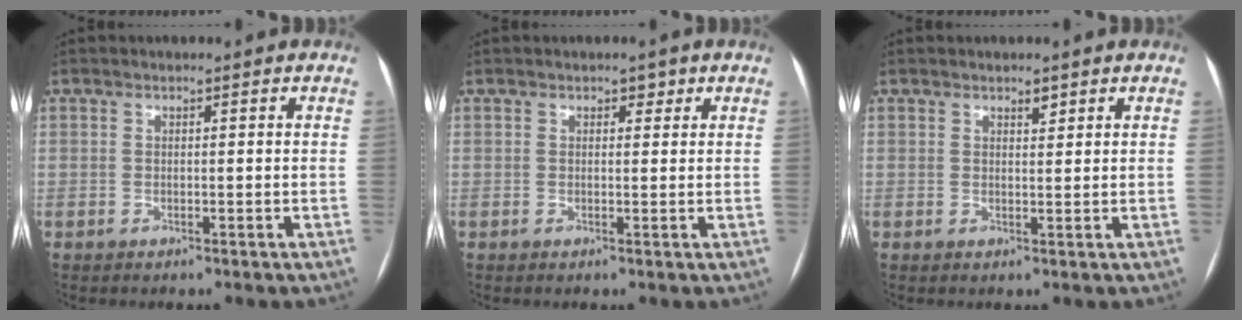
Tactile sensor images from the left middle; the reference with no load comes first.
{"total": 1.2, "force": [0.8, 0.8, 0.6], "torque": [-0.003, 0.001, 0.008]}
{"total": 1.3, "force": [0.9, 0.4, 0.7], "torque": [-0.012, 0.000, 0.015]}